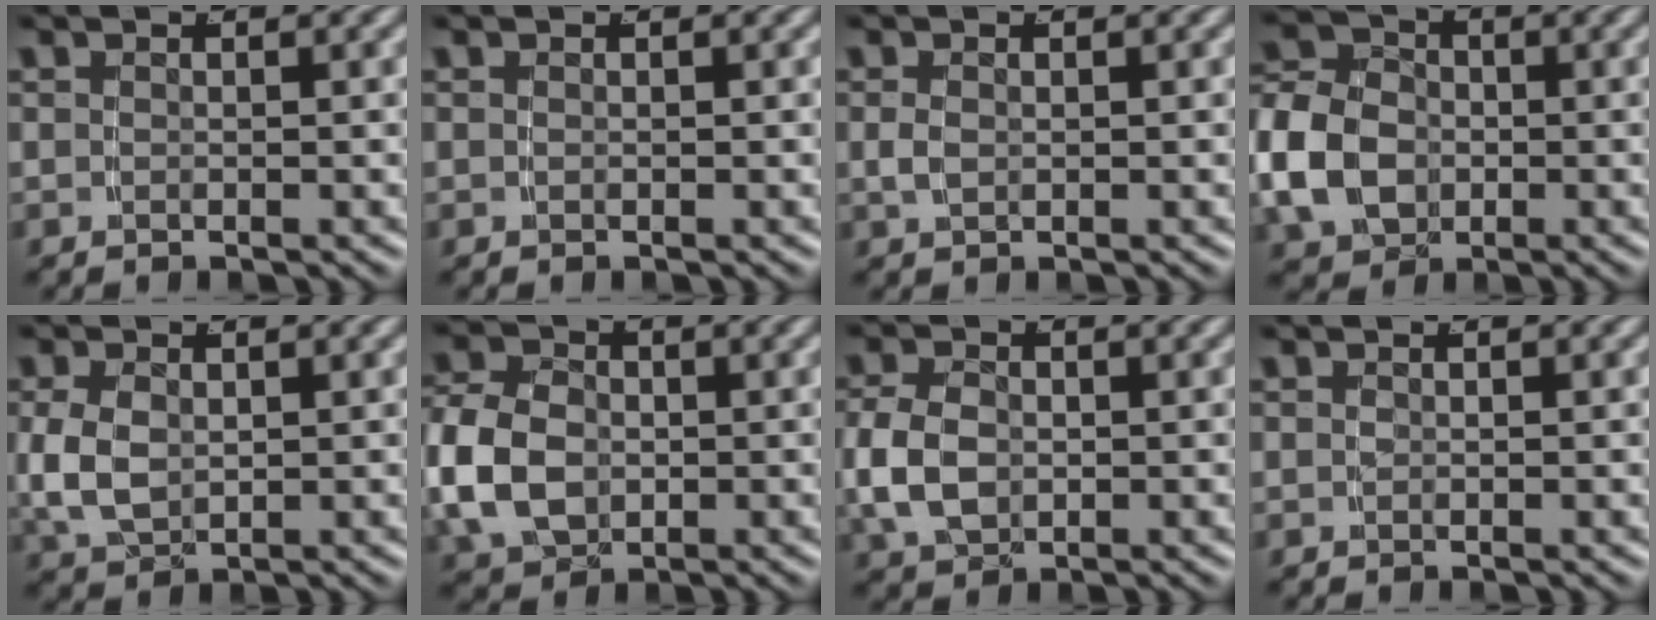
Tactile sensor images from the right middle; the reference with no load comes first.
{"total": 0.0}
{"total": 0.6, "force": [-0.1, 0.2, 0.6], "torque": [-0.016, -0.007, 0.007]}
{"total": 7.8, "force": [-0.9, 6.5, 4.2], "torque": [-0.101, -0.024, -0.009]}
{"total": 4.1, "force": [-0.1, 3.2, 2.6], "torque": [-0.081, -0.017, 0.015]}
{"total": 6.0, "force": [-0.6, 4.8, 3.5], "torque": [-0.095, -0.019, 0.000]}
{"total": 3.8, "force": [-0.4, 2.9, 2.4], "torque": [-0.068, -0.012, 0.005]}
{"total": 0.0}